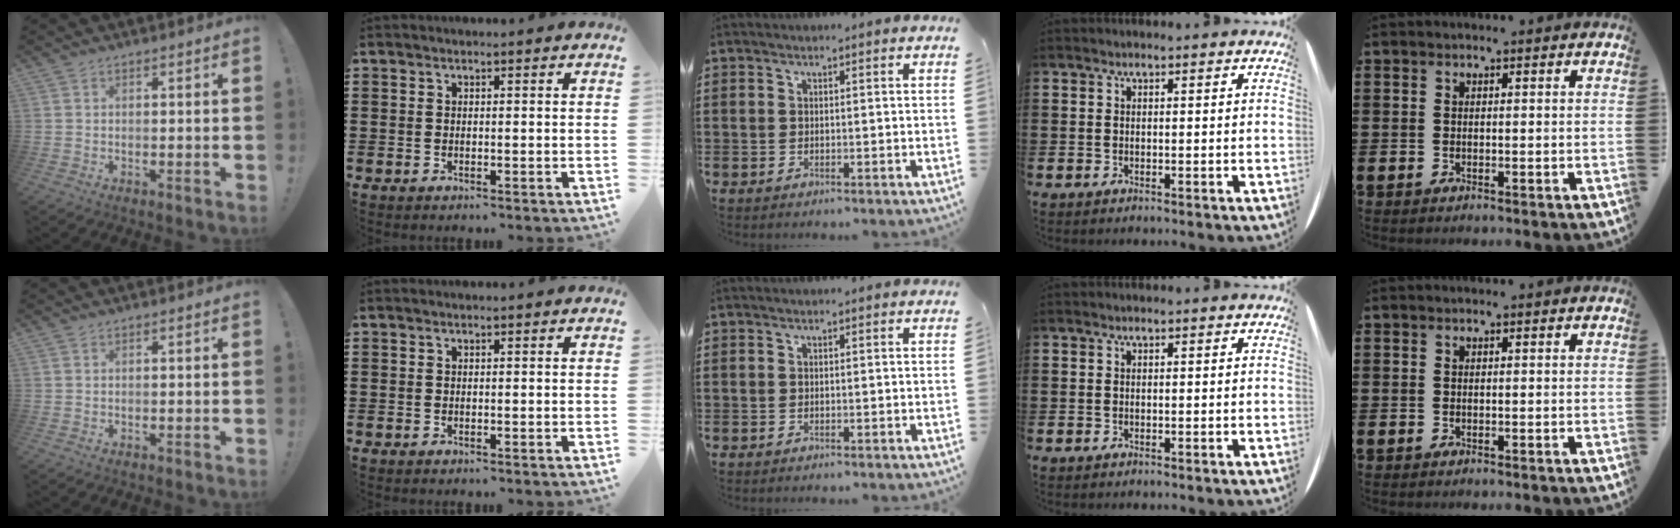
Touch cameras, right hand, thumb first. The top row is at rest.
{}